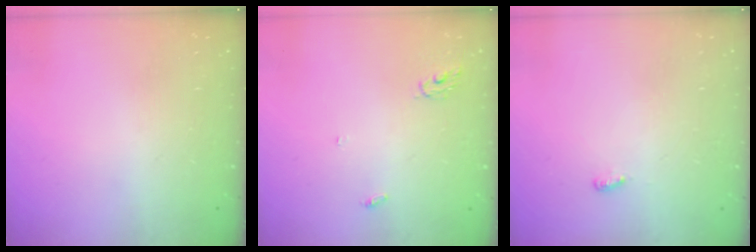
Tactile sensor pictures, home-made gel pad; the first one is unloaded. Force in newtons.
{"total": 4.0, "press": 4.0, "slide": 0.3}
{"total": 3.2, "press": 3.1, "slide": 0.4}